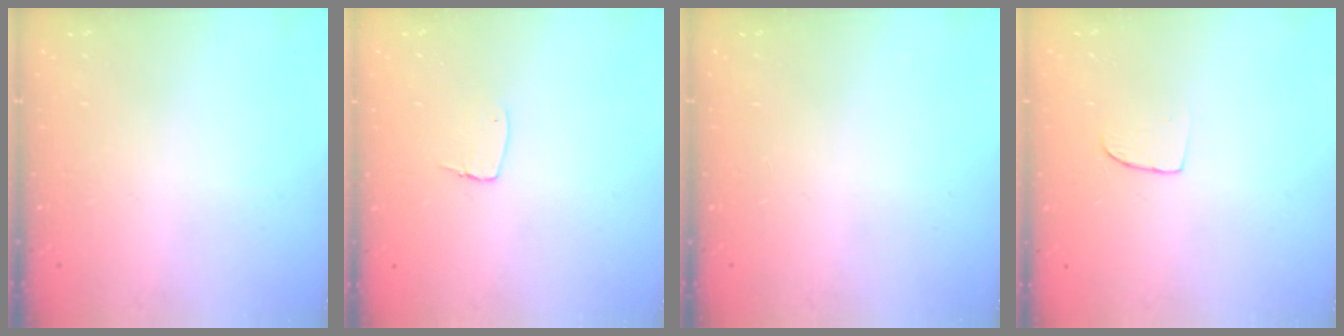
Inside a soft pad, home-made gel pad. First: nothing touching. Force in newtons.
{"total": 5.6, "press": 5.5, "slide": 0.4}
{"total": 0.0}
{"total": 5.5, "press": 5.5, "slide": 0.3}